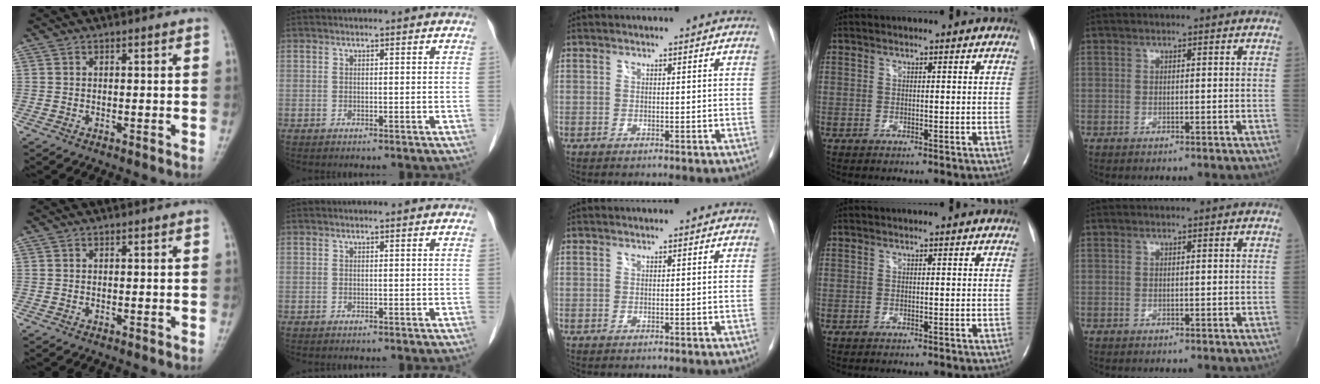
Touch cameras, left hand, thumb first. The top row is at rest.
{}